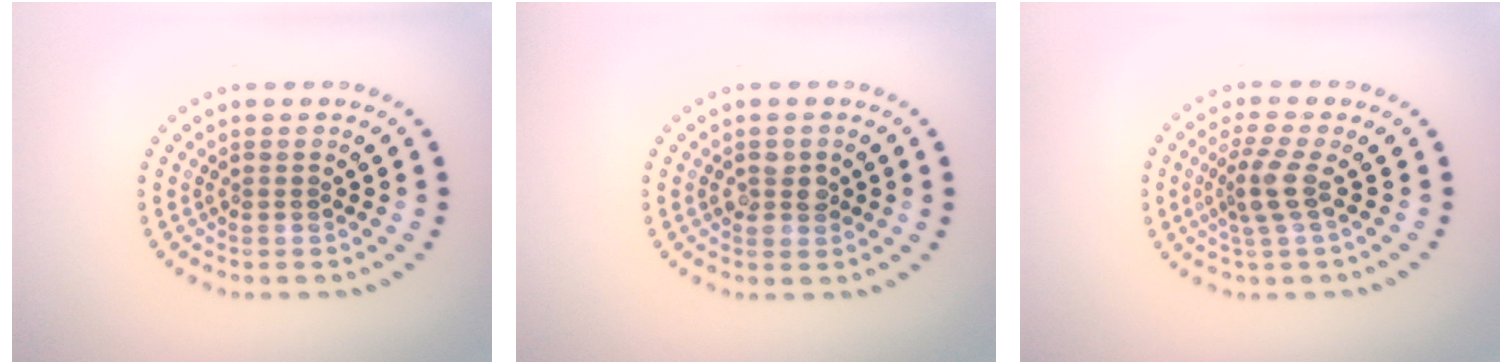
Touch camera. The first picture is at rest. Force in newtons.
{"total": 2.0, "press": 2.0, "slide": 0.3}
{"total": 2.9, "press": 2.2, "slide": 1.8}